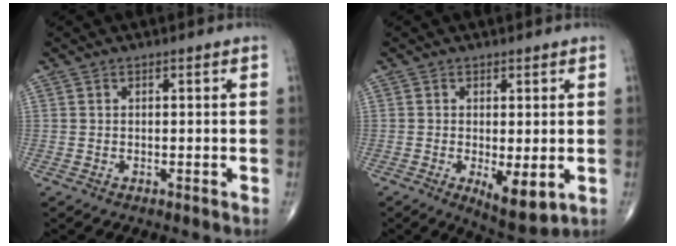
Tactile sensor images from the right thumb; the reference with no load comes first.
{"total": 7.1, "force": [-1.4, 2.4, 6.5], "torque": [-0.097, -0.023, -0.016]}